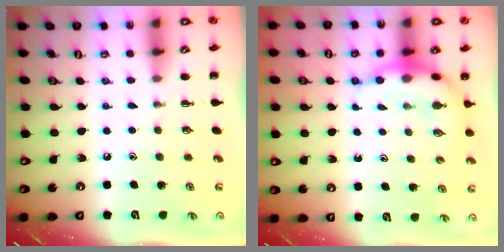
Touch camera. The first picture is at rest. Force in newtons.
{"total": 6.7, "press": 6.5, "slide": 1.6}